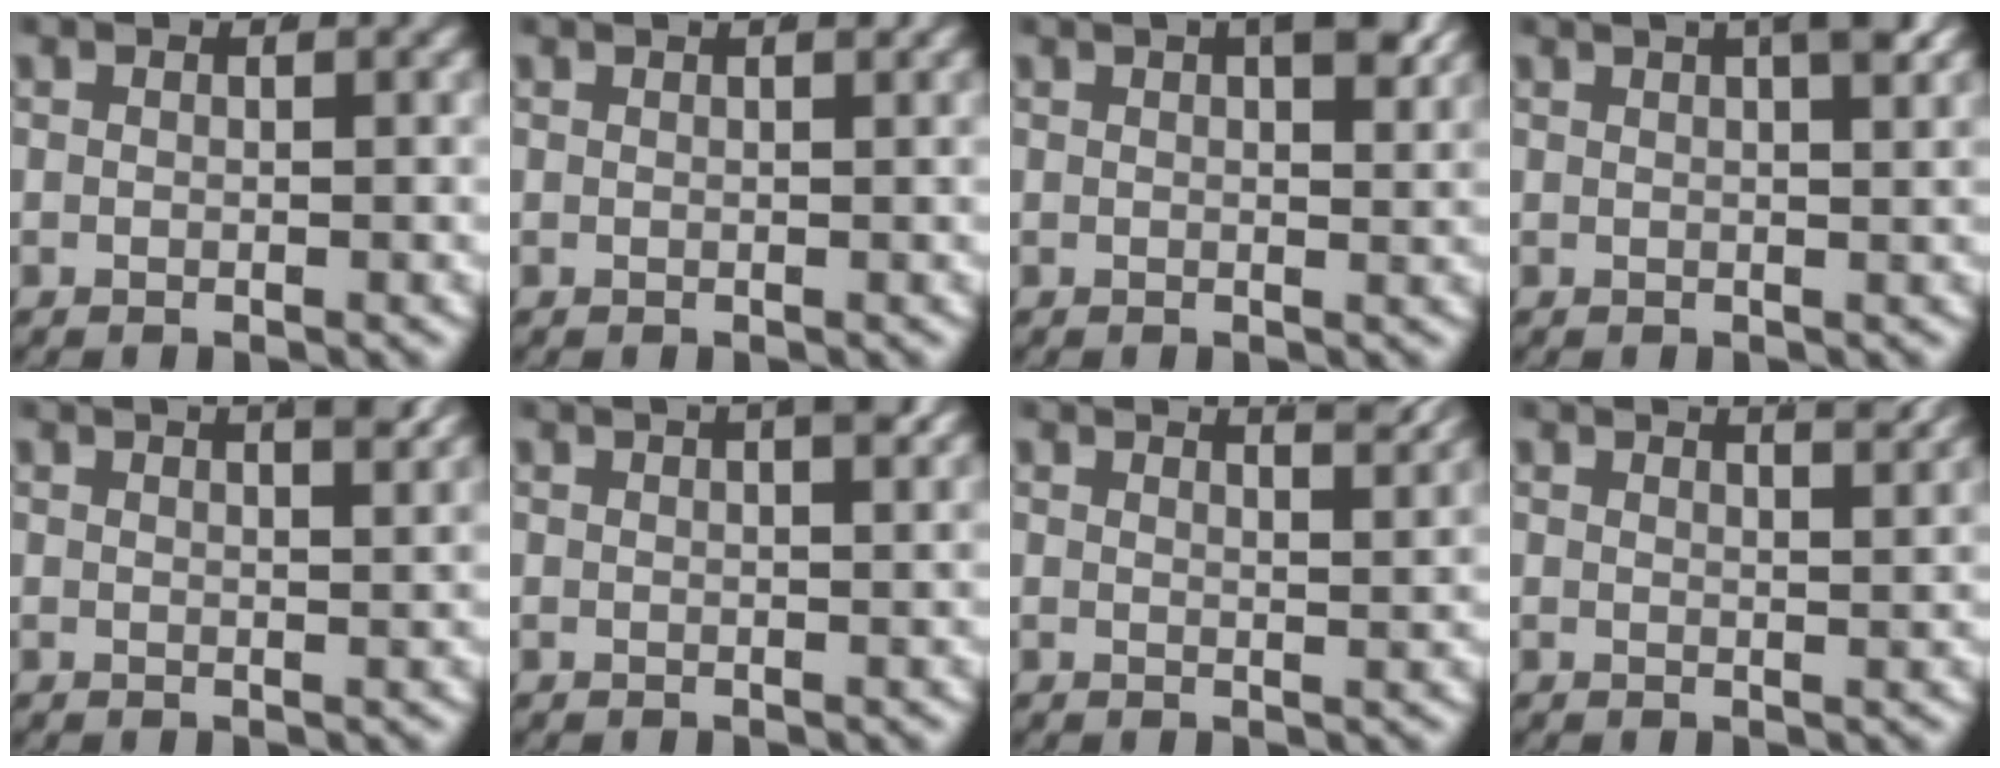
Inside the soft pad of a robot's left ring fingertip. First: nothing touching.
{"total": 1.3, "force": [1.0, -0.1, 0.9], "torque": [-0.003, 0.010, 0.011]}
{"total": 3.4, "force": [1.6, 0.8, 3.0], "torque": [-0.032, 0.008, 0.020]}
{"total": 6.3, "force": [3.2, 2.1, 5.1], "torque": [-0.058, 0.023, 0.039]}
{"total": 4.4, "force": [2.9, 0.9, 3.2], "torque": [-0.031, 0.008, 0.042]}
{"total": 3.6, "force": [2.0, 0.7, 3.0], "torque": [-0.030, 0.014, 0.027]}
{"total": 5.0, "force": [3.9, 0.9, 2.9], "torque": [-0.029, 0.004, 0.058]}
{"total": 4.6, "force": [3.4, 0.9, 2.9], "torque": [-0.026, 0.007, 0.051]}